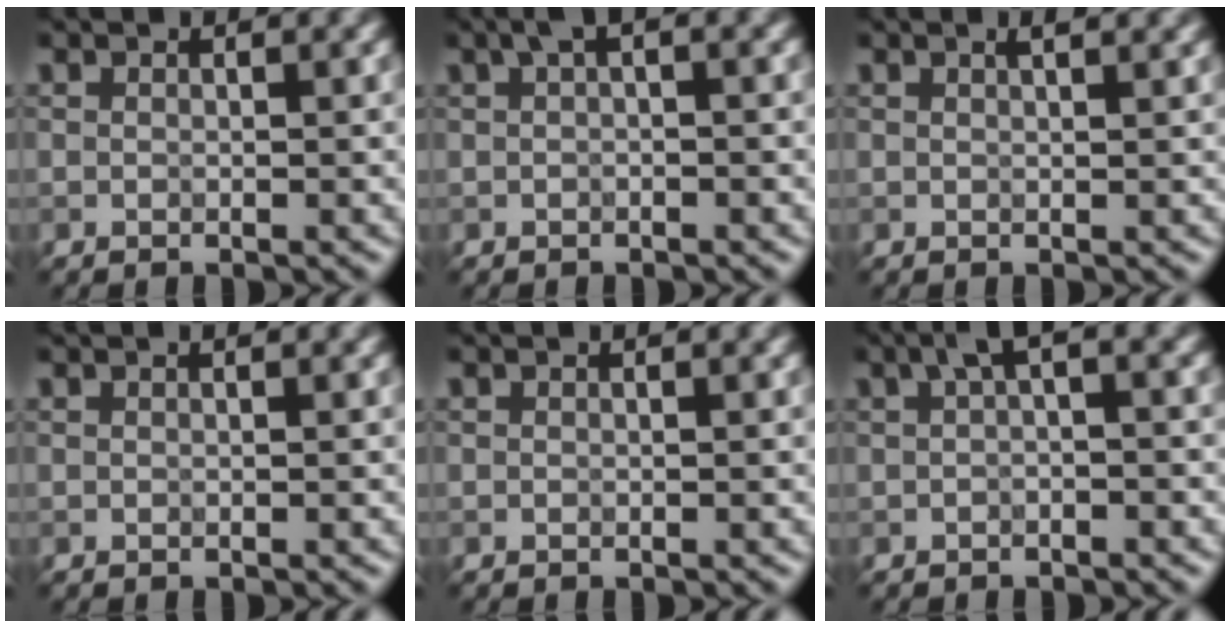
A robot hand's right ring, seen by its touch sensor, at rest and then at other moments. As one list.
[{"total": 1.5, "force": [0.4, 0.4, 1.4], "torque": [-0.024, 0.009, 0.007]}, {"total": 1.9, "force": [1.1, 0.7, 1.4], "torque": [-0.009, 0.007, 0.002]}, {"total": 0.6, "force": [0.4, 0.2, 0.4], "torque": [-0.006, 0.003, 0.001]}, {"total": 0.0}, {"total": 2.1, "force": [0.5, 0.5, 2.0], "torque": [-0.032, 0.012, 0.006]}]